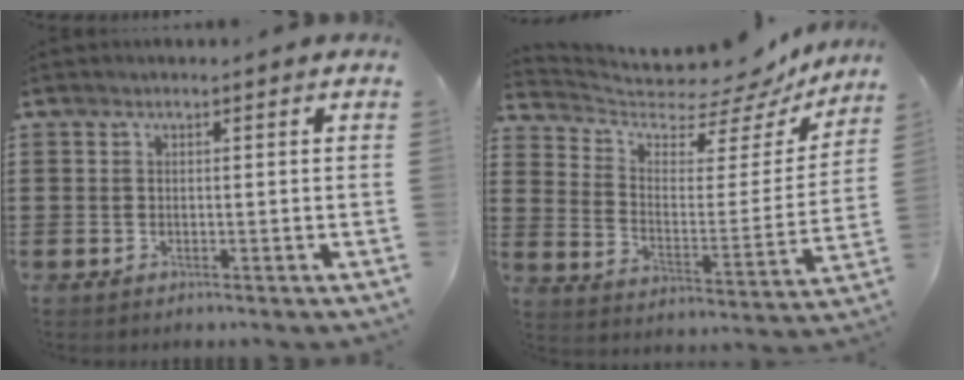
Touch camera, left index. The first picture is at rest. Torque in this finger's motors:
{"motor_torque": [1.61, -0.53, 0.35, 0.04]}